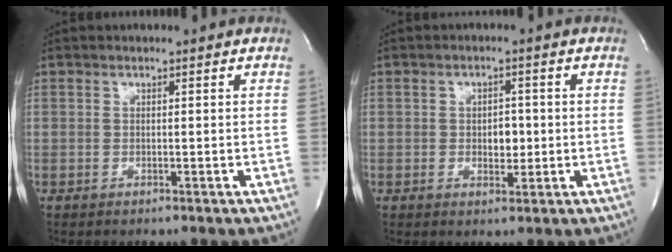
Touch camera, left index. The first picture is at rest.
{"total": 3.2, "force": [-0.2, 1.9, 2.5], "torque": [-0.033, 0.003, 0.001]}